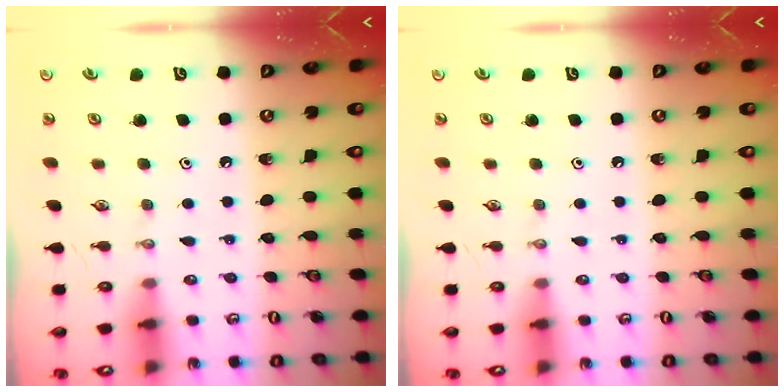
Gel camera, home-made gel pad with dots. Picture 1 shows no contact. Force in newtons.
{"total": 0.0}